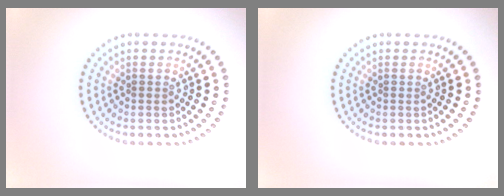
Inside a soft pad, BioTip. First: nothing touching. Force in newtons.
{"total": 0.0}